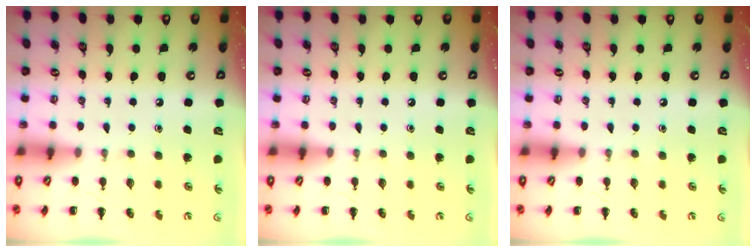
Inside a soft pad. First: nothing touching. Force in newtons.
{"total": 0.0}
{"total": 0.0}